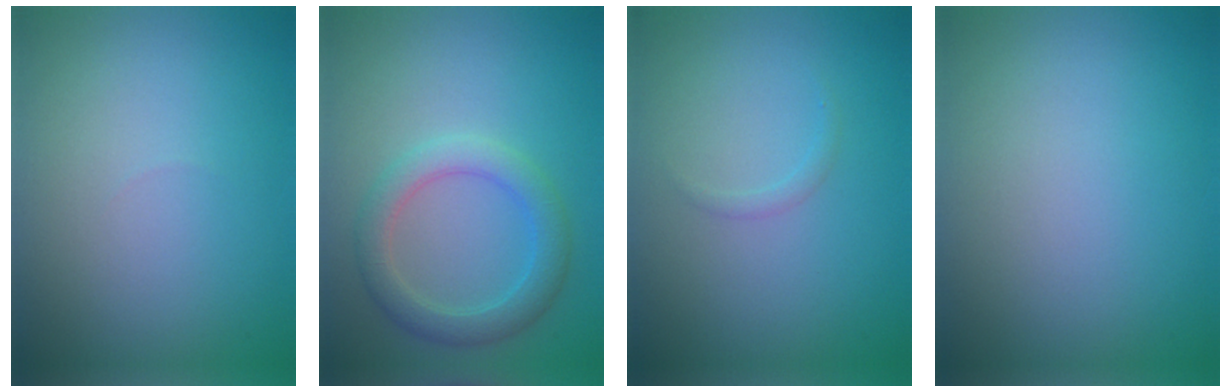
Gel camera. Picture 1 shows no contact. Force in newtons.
{"total": 3.6, "press": 3.6, "slide": 0.1}
{"total": 0.7, "press": 0.7, "slide": 0.1}
{"total": 0.0}